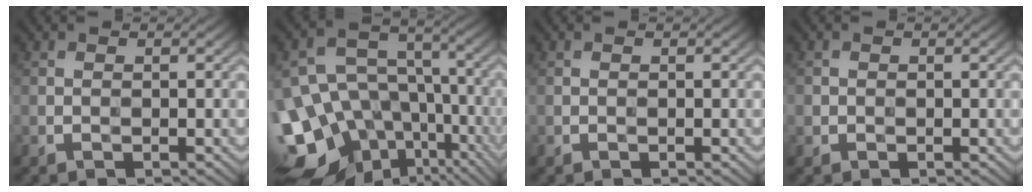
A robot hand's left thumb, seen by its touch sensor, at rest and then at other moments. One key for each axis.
{"total": 17.7, "fx": -8.4, "fy": 12.8, "fz": 8.9, "tx": -0.199, "ty": -0.021, "tz": -0.096}
{"total": 0.0}
{"total": 0.9, "fx": -0.1, "fy": 0.9, "fz": 0.1, "tx": 0.000, "ty": -0.004, "tz": -0.006}